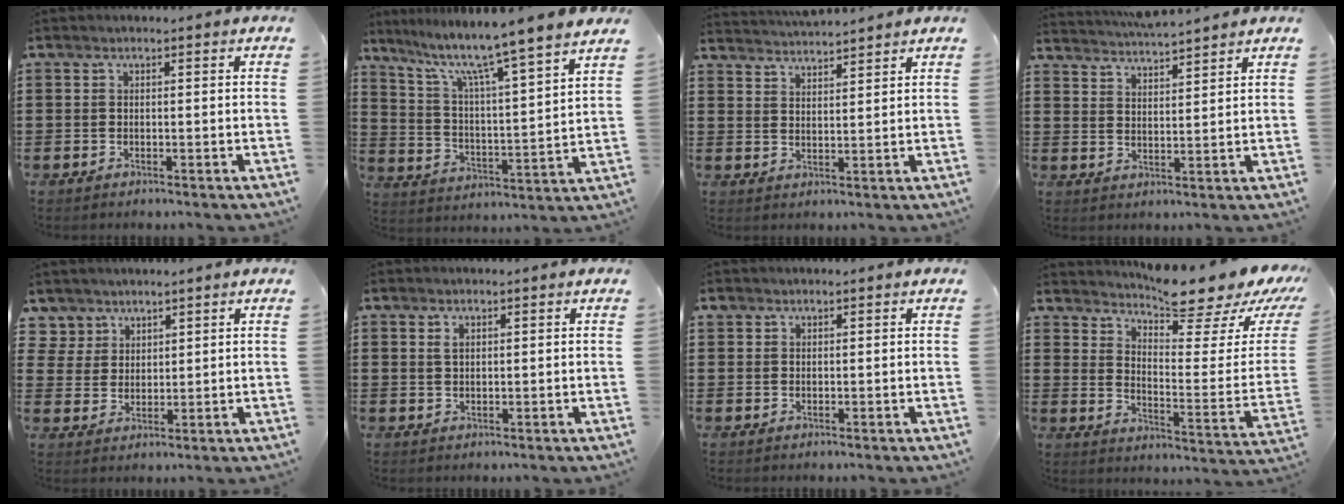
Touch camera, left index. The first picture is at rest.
{"total": 8.5, "force": [7.0, -0.8, 4.7], "torque": [-0.119, -0.057, 0.108]}
{"total": 3.2, "force": [3.1, -0.4, -0.2], "torque": [-0.006, -0.015, 0.056]}
{"total": 3.9, "force": [3.9, -0.5, 0.1], "torque": [-0.016, -0.021, 0.069]}
{"total": 4.3, "force": [3.0, 3.1, 0.1], "torque": [-0.024, 0.004, 0.057]}
{"total": 1.4, "force": [0.7, 0.6, 0.9], "torque": [-0.021, 0.004, 0.013]}
{"total": 1.0, "force": [0.7, 0.6, 0.2], "torque": [-0.007, 0.003, 0.015]}
{"total": 8.8, "force": [8.1, 0.6, 3.2], "torque": [-0.061, -0.076, 0.134]}